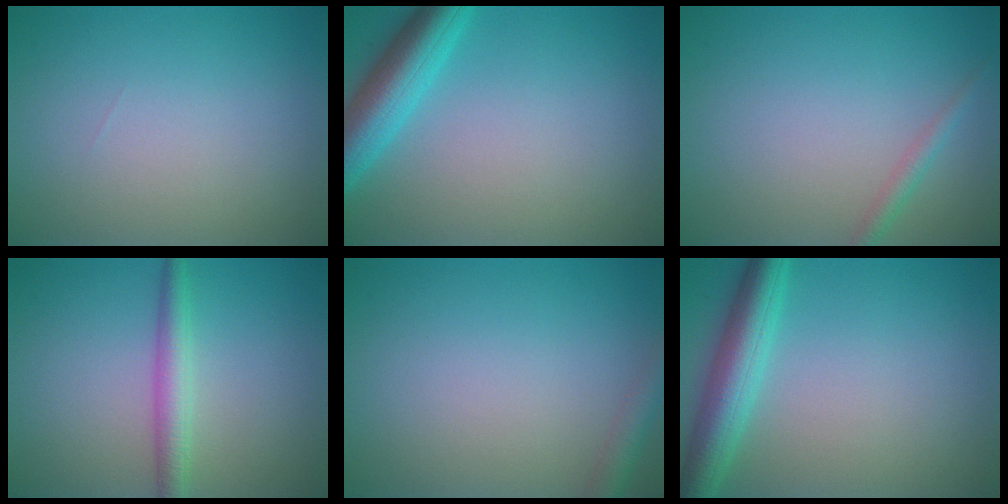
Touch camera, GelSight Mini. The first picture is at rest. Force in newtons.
{"total": 5.5, "press": 5.5, "slide": 0.3}
{"total": 1.3, "press": 1.3, "slide": 0.1}
{"total": 2.8, "press": 2.8, "slide": 0.0}
{"total": 2.0, "press": 2.0, "slide": 0.1}
{"total": 5.2, "press": 5.2, "slide": 0.2}